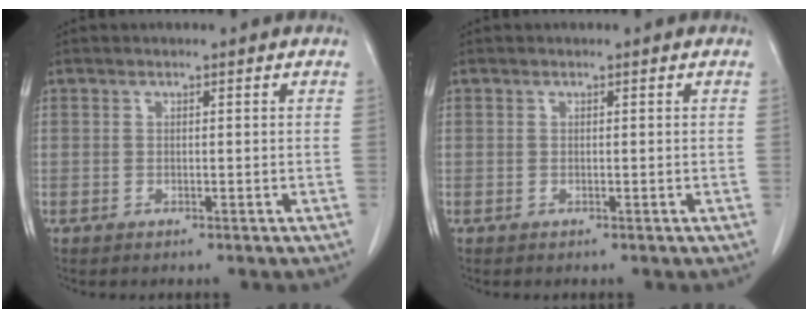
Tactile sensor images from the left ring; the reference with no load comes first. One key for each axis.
{"total": 0.0}